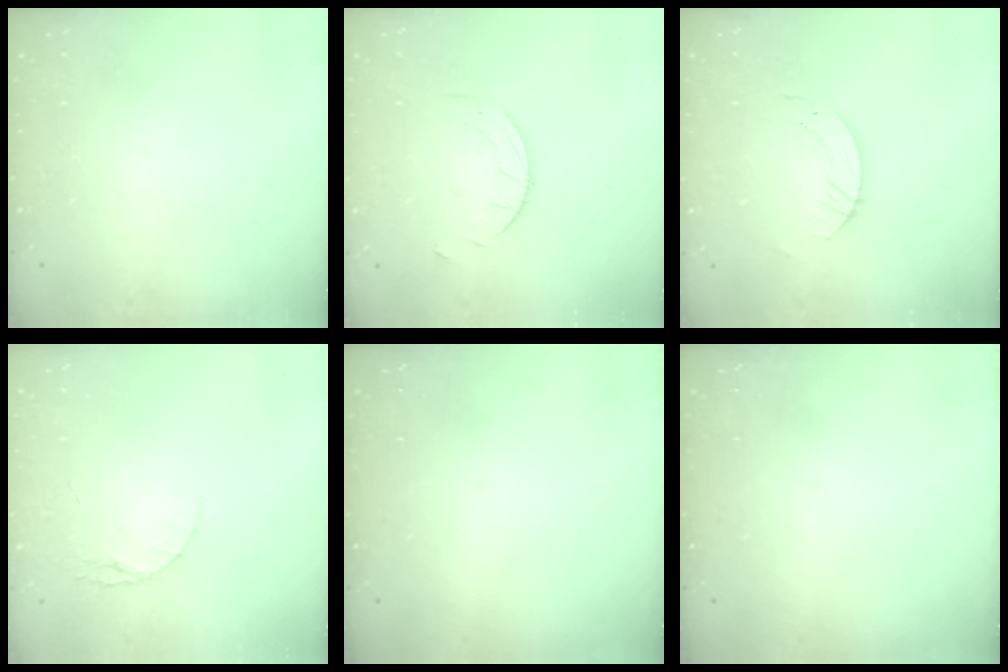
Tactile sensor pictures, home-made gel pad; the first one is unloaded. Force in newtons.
{"total": 2.5, "press": 2.5, "slide": 0.2}
{"total": 3.4, "press": 3.4, "slide": 0.1}
{"total": 4.1, "press": 4.1, "slide": 0.5}
{"total": 0.0}
{"total": 0.0}